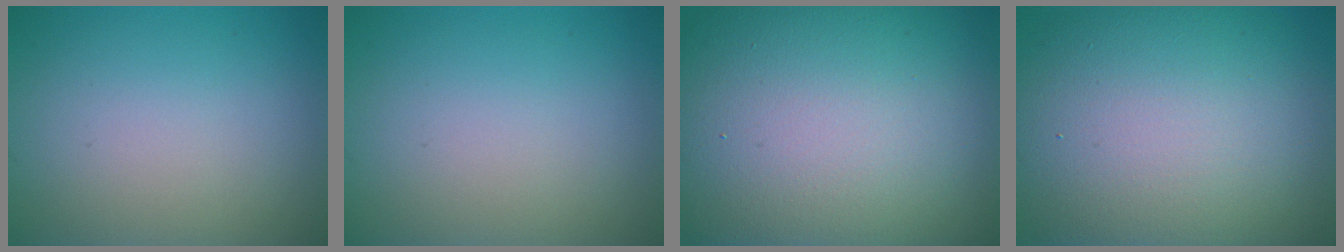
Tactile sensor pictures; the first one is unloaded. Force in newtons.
{"total": 0.0}
{"total": 21.9, "press": 21.9, "slide": 0.9}
{"total": 15.4, "press": 15.4, "slide": 0.7}